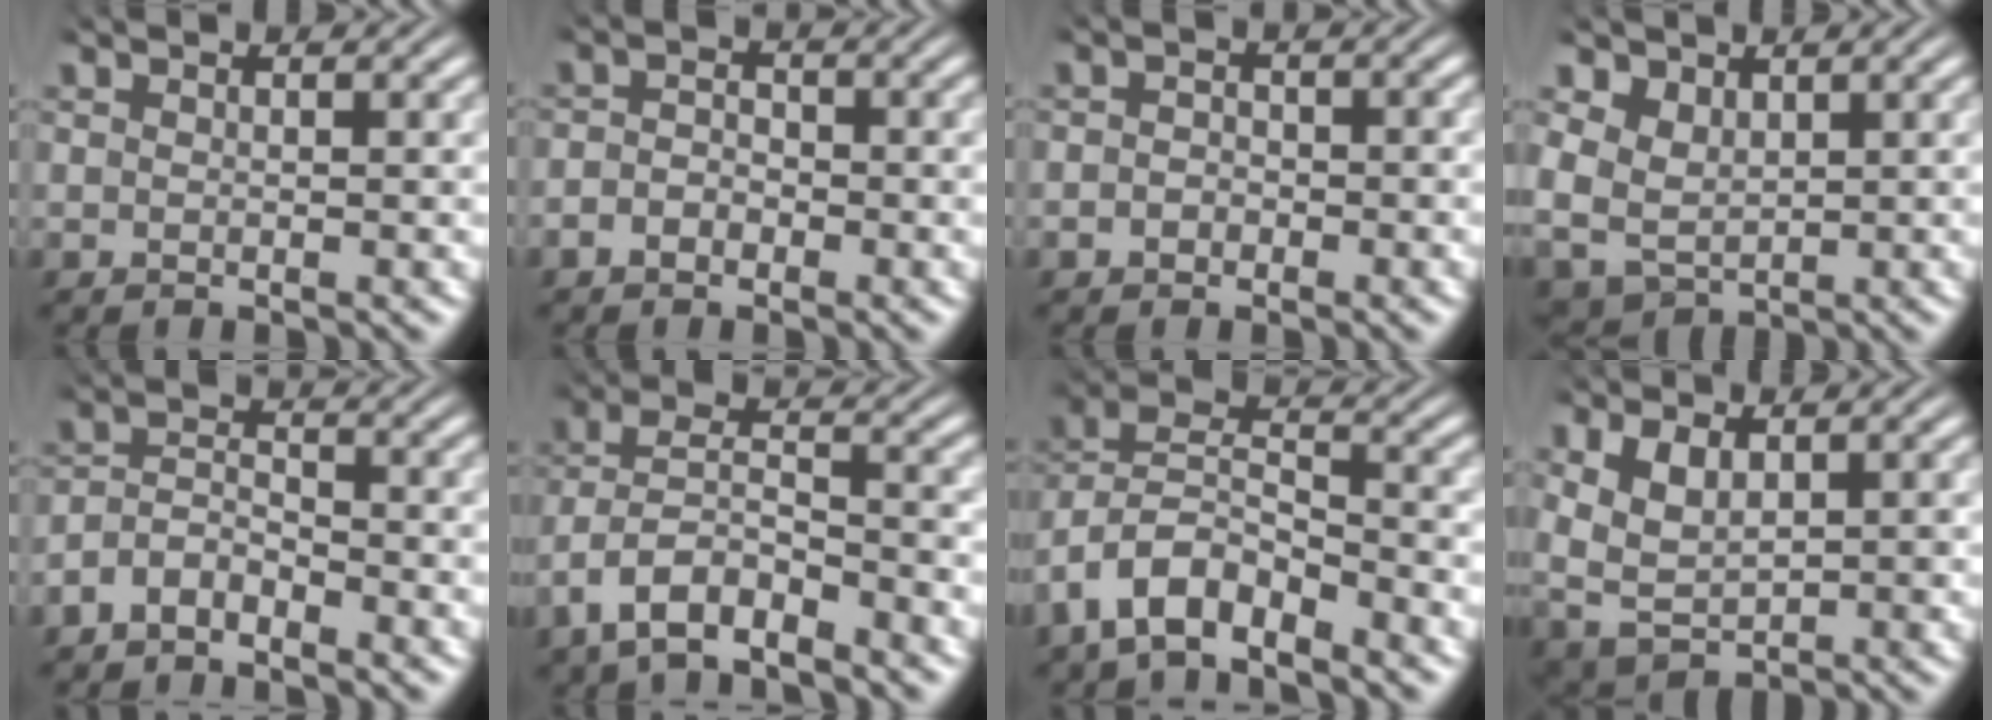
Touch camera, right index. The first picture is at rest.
{"total": 2.3, "force": [-1.2, 1.7, 0.8], "torque": [-0.016, -0.003, -0.024]}
{"total": 1.5, "force": [-0.9, 1.2, 0.3], "torque": [-0.003, -0.002, -0.020]}
{"total": 6.2, "force": [0.7, 5.6, 2.6], "torque": [-0.095, -0.037, 0.030]}
{"total": 4.3, "force": [-2.5, 3.2, 1.5], "torque": [-0.033, -0.007, -0.048]}
{"total": 5.5, "force": [-1.6, 4.5, 2.7], "torque": [-0.090, -0.022, -0.026]}
{"total": 7.6, "force": [-0.7, 6.6, 3.7], "torque": [-0.115, -0.017, -0.022]}
{"total": 6.7, "force": [0.1, 5.5, 3.8], "torque": [-0.110, -0.022, 0.012]}